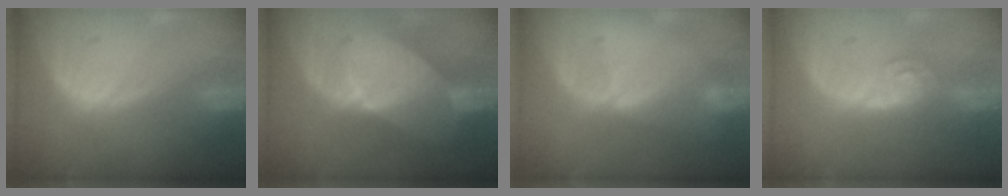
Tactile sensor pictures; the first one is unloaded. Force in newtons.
{"total": 7.4, "press": 7.4, "slide": 0.5}
{"total": 2.4, "press": 2.4, "slide": 0.2}
{"total": 4.7, "press": 4.2, "slide": 2.1}